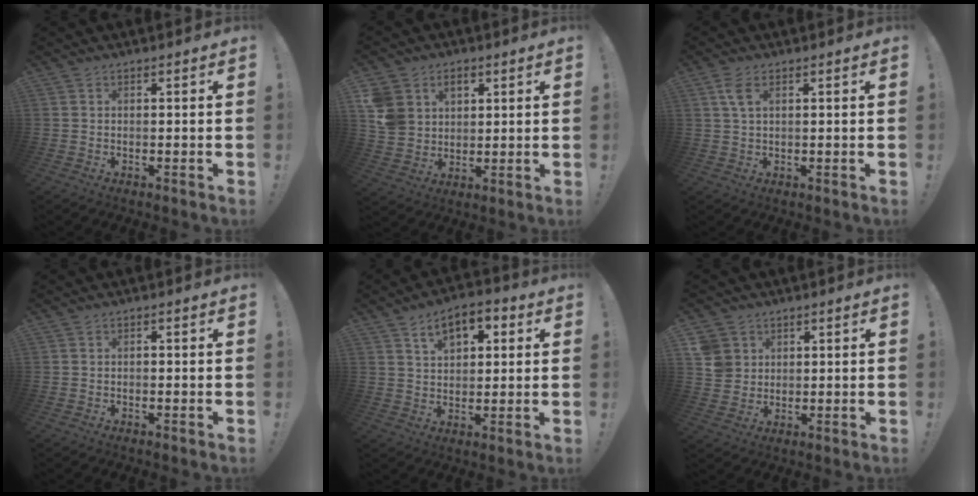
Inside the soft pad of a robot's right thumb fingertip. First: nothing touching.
{"total": 10.1, "force": [3.7, 8.6, 3.6], "torque": [-0.067, -0.024, 0.076]}
{"total": 4.5, "force": [1.6, 2.2, 3.7], "torque": [-0.083, 0.003, 0.029]}
{"total": 0.0}
{"total": 9.3, "force": [4.3, 5.7, 6.0], "torque": [-0.092, -0.004, 0.078]}
{"total": 6.2, "force": [2.4, 5.6, 1.3], "torque": [-0.029, -0.011, 0.049]}